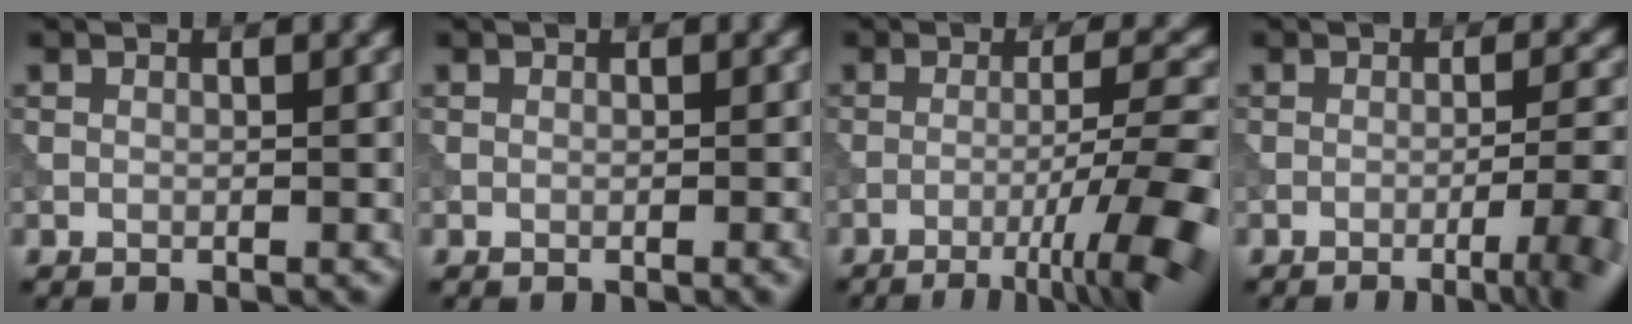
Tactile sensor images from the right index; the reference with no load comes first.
{"total": 0.6, "force": [-0.2, 0.1, 0.6], "torque": [-0.006, 0.000, -0.003]}
{"total": 9.4, "force": [-4.7, 1.4, 8.1], "torque": [-0.111, 0.006, -0.067]}
{"total": 5.4, "force": [-2.5, 1.0, 4.7], "torque": [-0.058, 0.005, -0.041]}